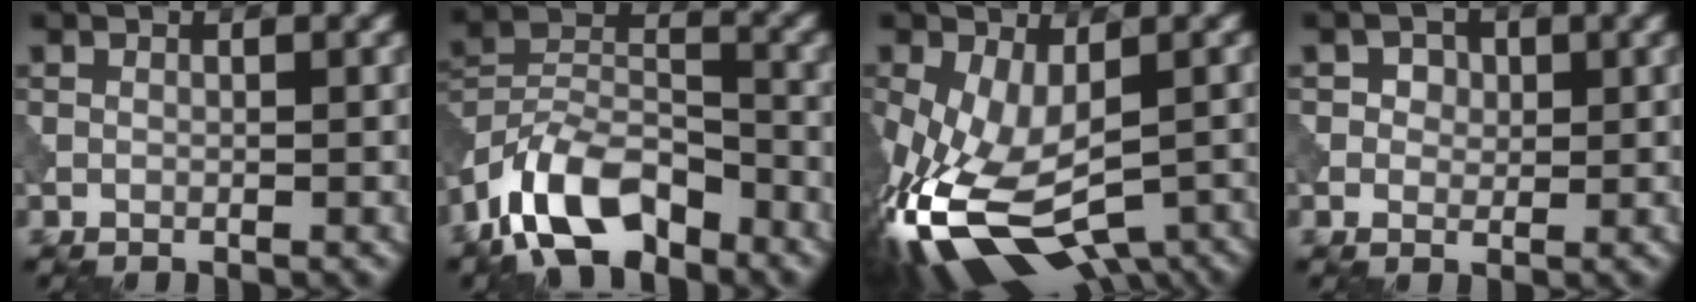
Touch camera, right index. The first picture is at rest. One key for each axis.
{"total": 8.9, "fx": -6.3, "fy": 4.0, "fz": 5.0, "tx": -0.087, "ty": 0.006, "tz": -0.133}
{"total": 12.7, "fx": -5.1, "fy": 6.4, "fz": 9.8, "tx": -0.220, "ty": -0.045, "tz": -0.064}
{"total": 2.5, "fx": 0.8, "fy": 2.0, "fz": 1.3, "tx": -0.017, "ty": 0.005, "tz": 0.000}